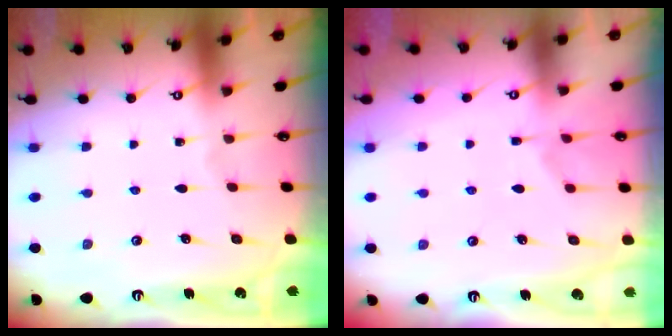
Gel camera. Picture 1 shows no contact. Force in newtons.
{"total": 1.3, "press": 0.5, "slide": 1.2}